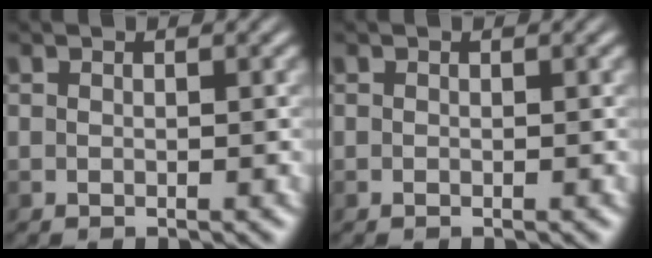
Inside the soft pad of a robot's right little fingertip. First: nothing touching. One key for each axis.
{"total": 0.0}